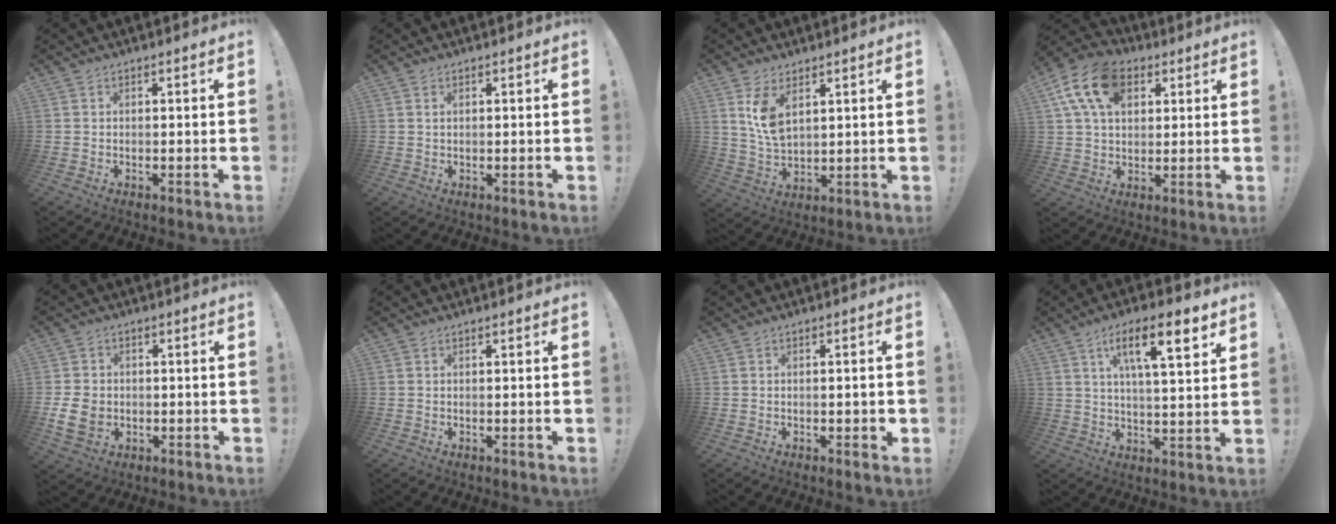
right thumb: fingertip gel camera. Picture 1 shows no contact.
{"total": 0.8, "force": [0.4, 0.3, 0.6], "torque": [-0.005, -0.003, 0.007]}
{"total": 8.2, "force": [4.7, 4.1, 5.3], "torque": [-0.091, -0.030, 0.084]}
{"total": 16.0, "force": [6.4, 10.8, 10.0], "torque": [-0.168, -0.012, 0.121]}
{"total": 8.5, "force": [-1.2, 6.7, 5.1], "torque": [-0.085, 0.004, -0.017]}
{"total": 0.0}
{"total": 1.9, "force": [-0.8, 0.5, 1.7], "torque": [-0.031, 0.008, -0.012]}
{"total": 13.8, "force": [6.2, 3.6, 11.8], "torque": [-0.190, -0.013, 0.093]}